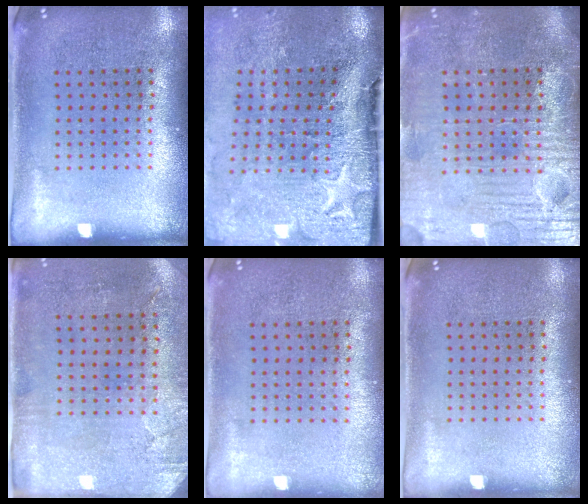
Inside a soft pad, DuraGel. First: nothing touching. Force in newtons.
{"total": 5.0, "press": 3.9, "slide": 3.1}
{"total": 4.0, "press": 3.8, "slide": 1.2}
{"total": 2.9, "press": 2.4, "slide": 1.7}
{"total": 0.0}
{"total": 0.0}